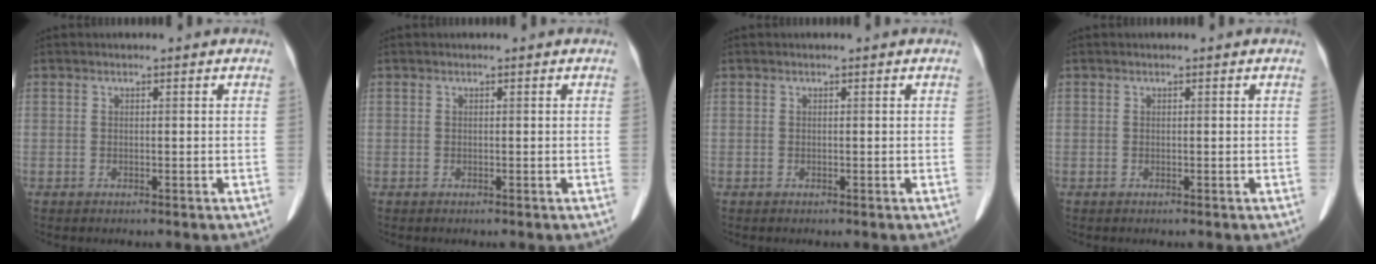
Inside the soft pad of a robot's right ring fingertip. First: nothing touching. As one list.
[{"total": 0.0}, {"total": 0.0}, {"total": 0.0}]